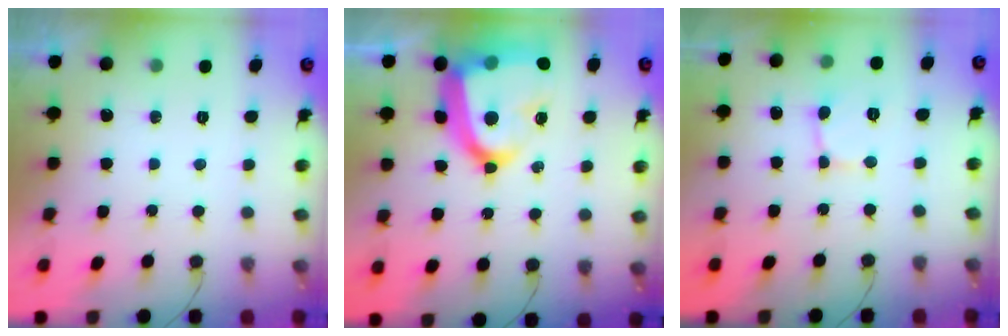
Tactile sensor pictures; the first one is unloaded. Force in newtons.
{"total": 22.7, "press": 22.6, "slide": 2.2}
{"total": 2.1, "press": 2.1, "slide": 0.2}